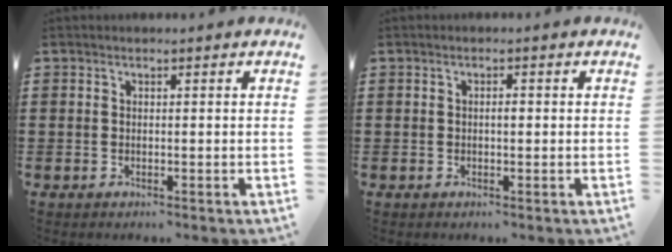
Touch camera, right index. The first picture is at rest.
{"total": 1.1, "force": [-0.1, 0.3, 1.0], "torque": [-0.020, -0.001, -0.002]}